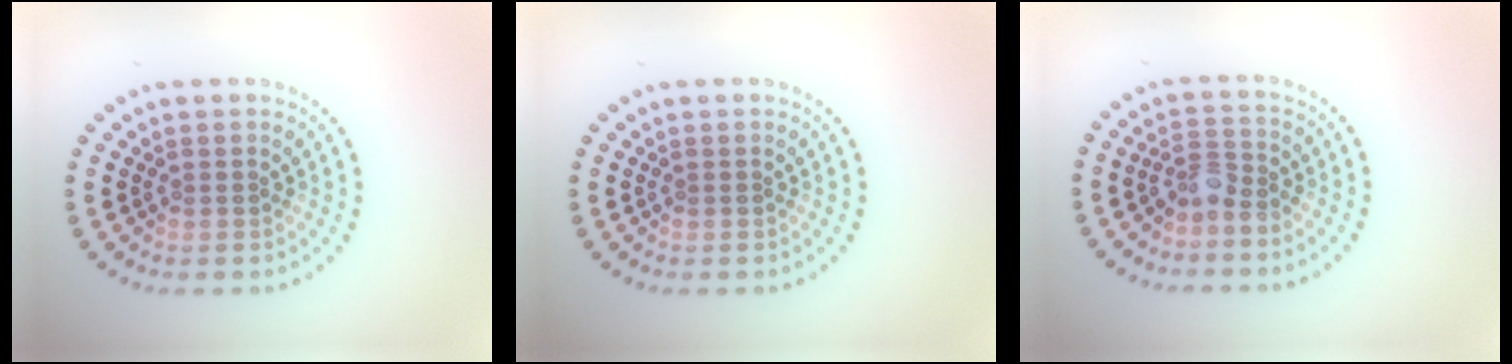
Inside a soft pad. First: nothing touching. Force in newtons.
{"total": 0.0}
{"total": 2.1, "press": 1.6, "slide": 1.4}